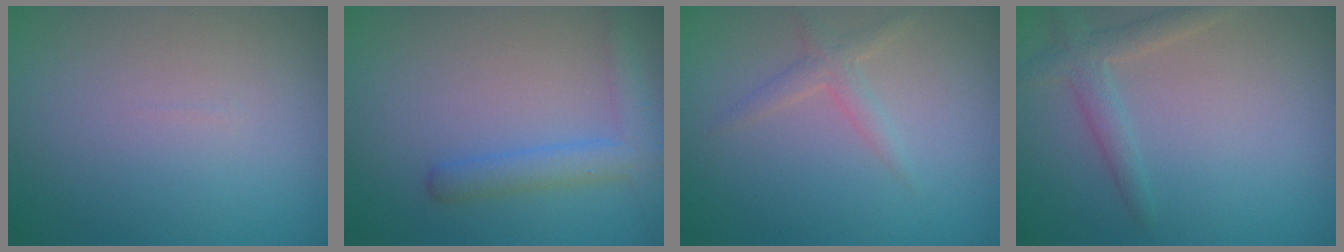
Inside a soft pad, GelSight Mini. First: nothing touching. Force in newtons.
{"total": 3.0, "press": 3.0, "slide": 0.2}
{"total": 1.5, "press": 1.5, "slide": 0.1}
{"total": 2.2, "press": 2.2, "slide": 0.2}